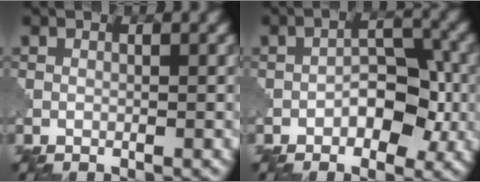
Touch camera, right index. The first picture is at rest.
{"total": 4.2, "force": [-1.5, 2.4, 3.2], "torque": [-0.040, 0.008, -0.025]}